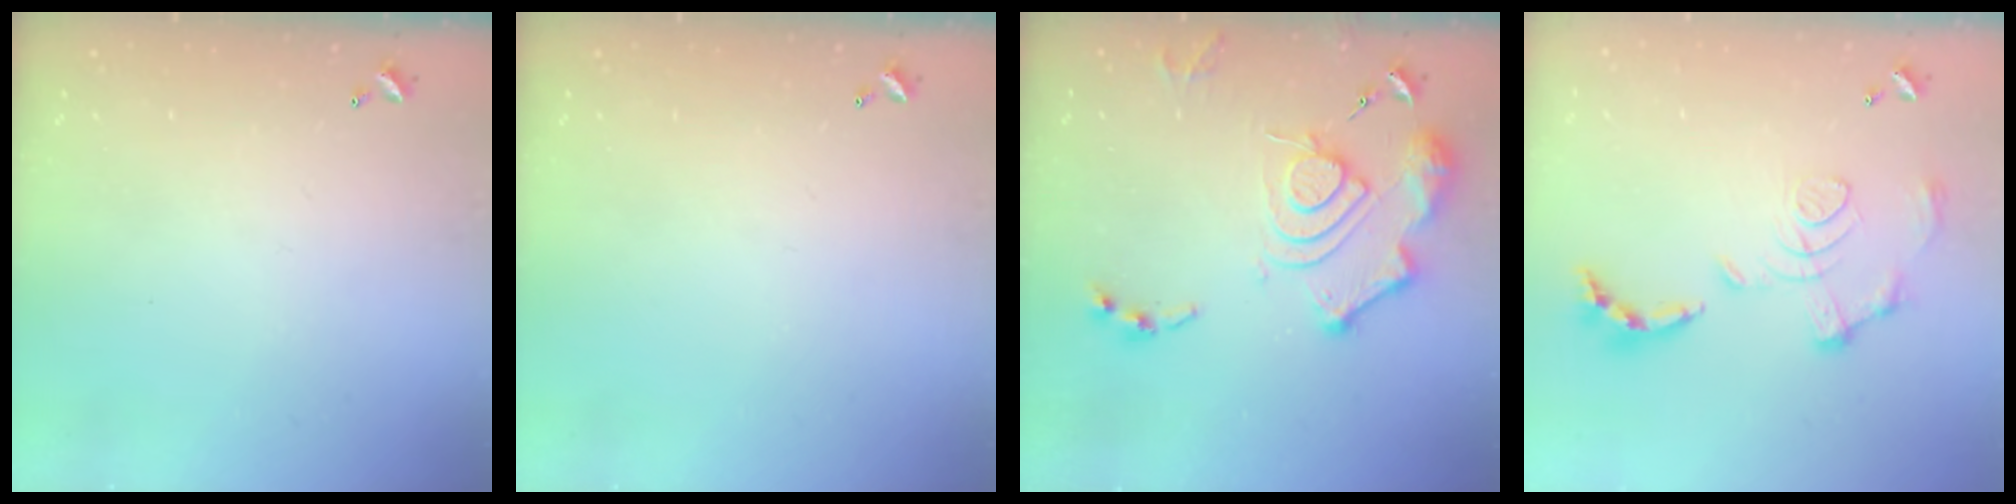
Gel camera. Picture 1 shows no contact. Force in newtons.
{"total": 0.0}
{"total": 15.2, "press": 15.1, "slide": 1.7}
{"total": 1.5, "press": 0.8, "slide": 1.3}